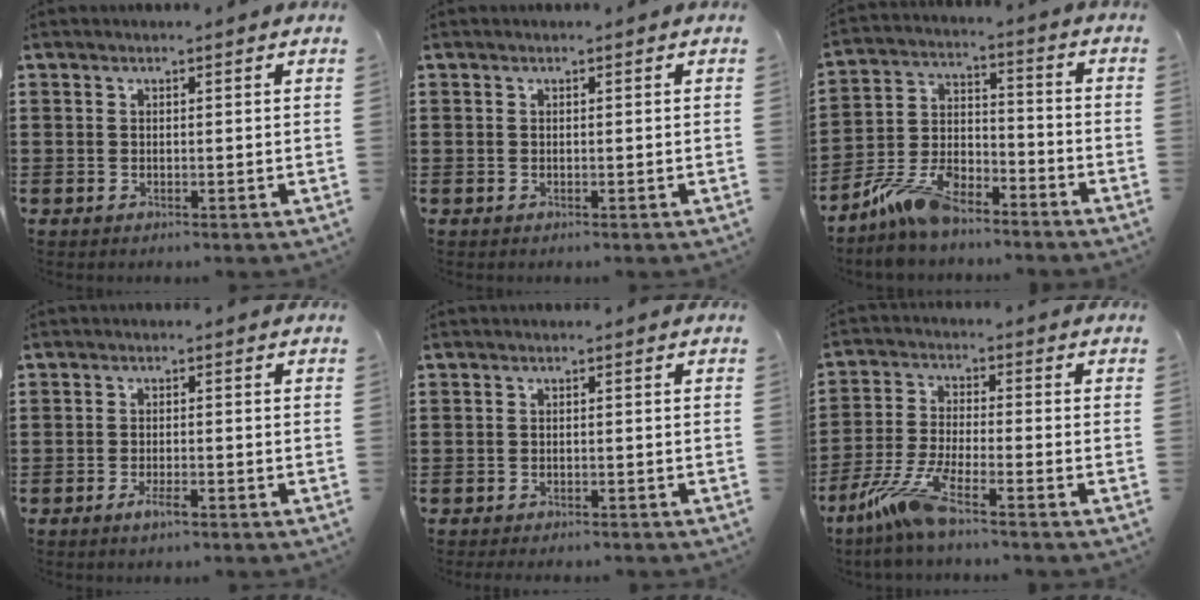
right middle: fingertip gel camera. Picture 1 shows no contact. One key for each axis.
{"total": 0.0}
{"total": 10.5, "fx": -8.3, "fy": 3.6, "fz": 5.4, "tx": -0.114, "ty": 0.022, "tz": -0.159}
{"total": 1.8, "fx": -0.9, "fy": 0.3, "fz": 1.5, "tx": -0.031, "ty": -0.003, "tz": -0.018}
{"total": 0.5, "fx": -0.5, "fy": -0.1, "fz": 0.0, "tx": 0.000, "ty": 0.000, "tz": -0.011}
{"total": 8.3, "fx": -5.9, "fy": 0.5, "fz": 5.8, "tx": -0.147, "ty": -0.024, "tz": -0.119}